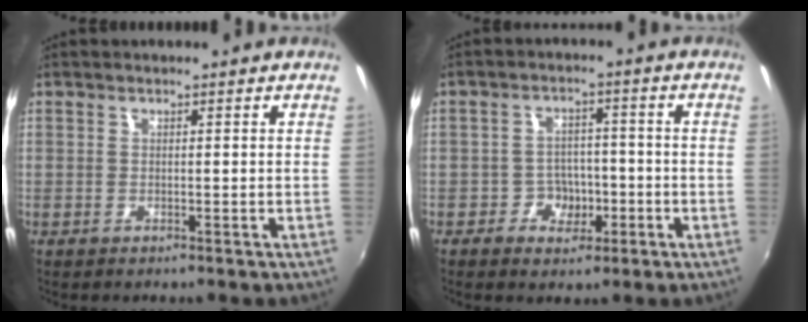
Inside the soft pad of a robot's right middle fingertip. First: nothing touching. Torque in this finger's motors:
{"motor_torque": [0.00, -0.28, 0.05, 0.00]}